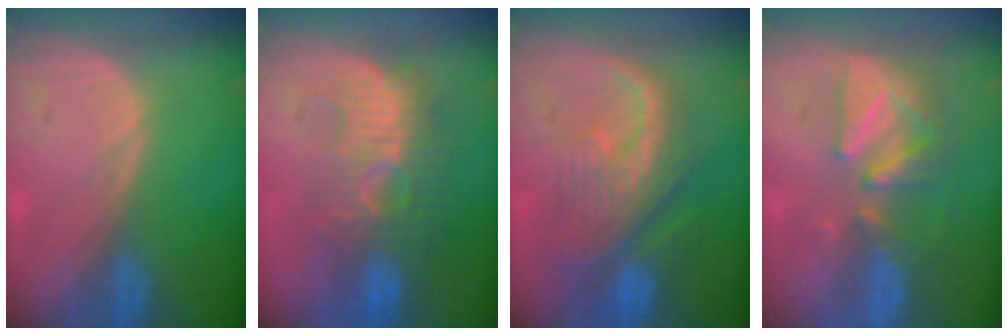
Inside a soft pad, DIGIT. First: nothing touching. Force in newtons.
{"total": 9.9, "press": 9.1, "slide": 3.7}
{"total": 9.9, "press": 9.2, "slide": 3.7}
{"total": 8.6, "press": 7.7, "slide": 4.0}